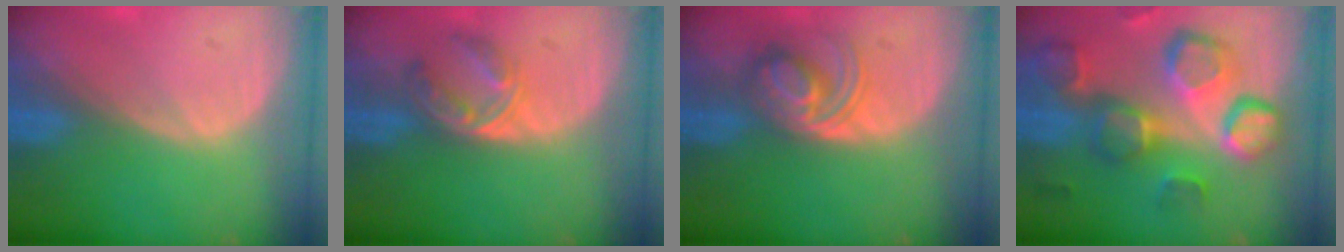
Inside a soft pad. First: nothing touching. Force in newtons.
{"total": 5.8, "press": 4.7, "slide": 3.5}
{"total": 5.6, "press": 5.4, "slide": 1.1}
{"total": 13.0, "press": 11.4, "slide": 6.4}